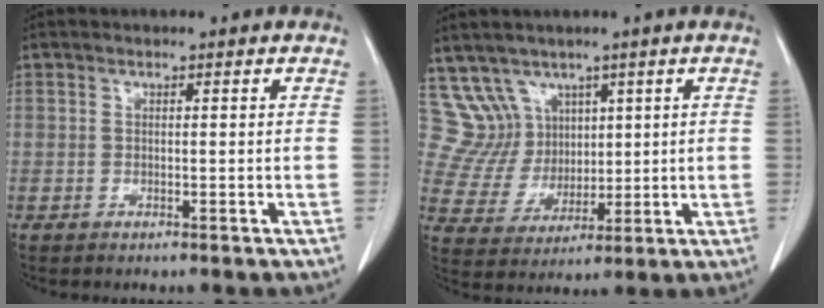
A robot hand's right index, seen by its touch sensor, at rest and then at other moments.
{"total": 8.6, "force": [5.6, 6.5, 0.2], "torque": [-0.008, 0.035, 0.124]}